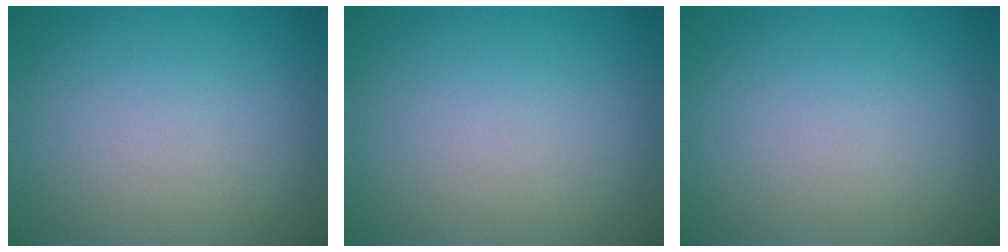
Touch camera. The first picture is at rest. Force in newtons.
{"total": 0.0}
{"total": 0.0}